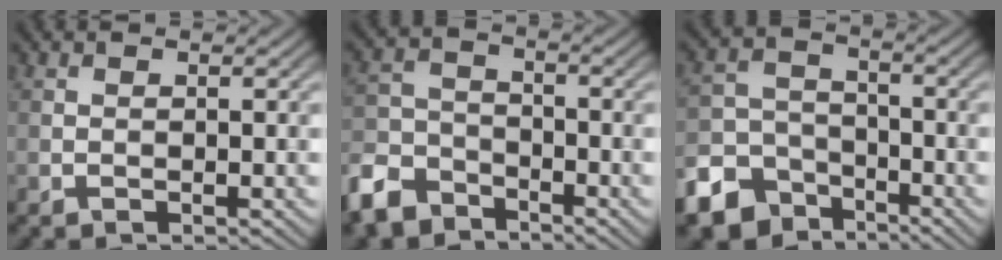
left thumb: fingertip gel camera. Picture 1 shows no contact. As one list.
[{"total": 8.2, "force": [-6.2, 4.3, 3.1], "torque": [-0.078, -0.009, -0.141]}, {"total": 9.7, "force": [-6.6, 6.3, 3.3], "torque": [-0.076, -0.023, -0.124]}]